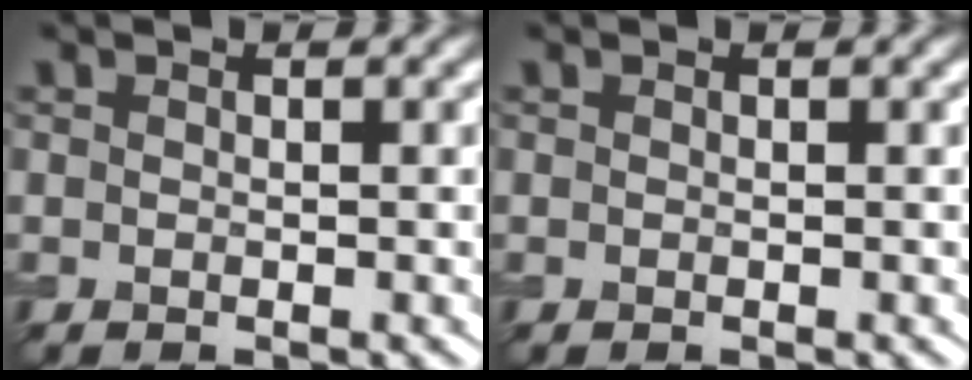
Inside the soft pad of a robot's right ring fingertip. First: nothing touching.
{"total": 0.0}